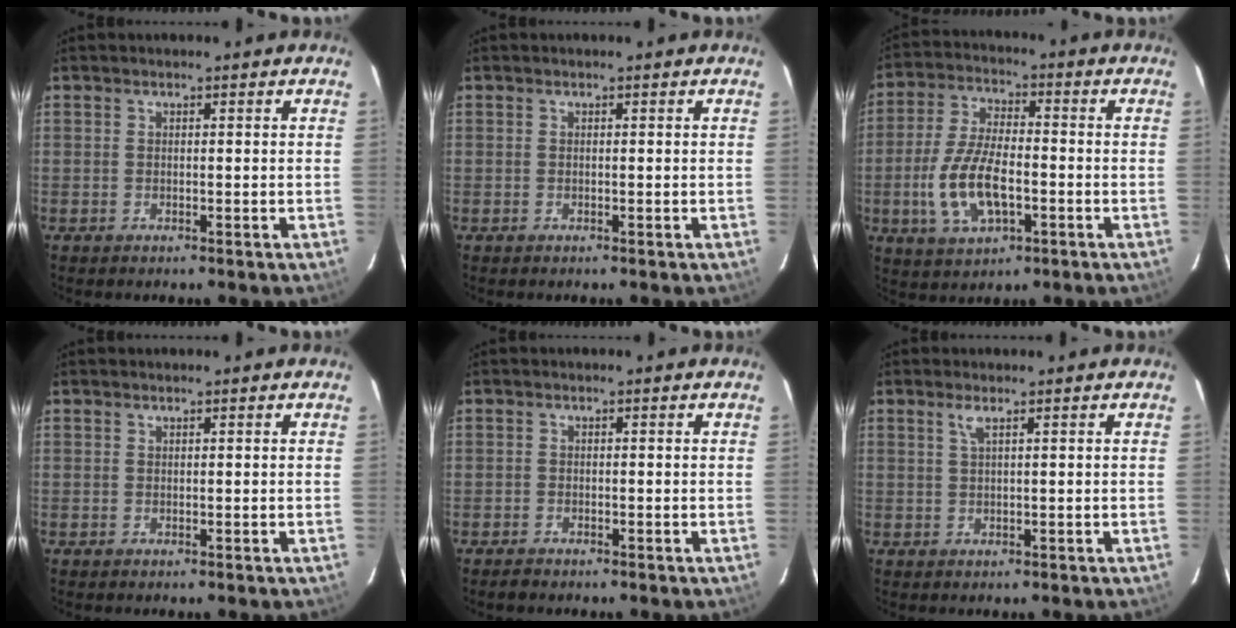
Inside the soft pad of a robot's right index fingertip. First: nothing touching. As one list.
[{"total": 0.0}, {"total": 12.7, "force": [-3.4, 6.0, 10.7], "torque": [-0.227, -0.001, -0.058]}, {"total": 0.0}, {"total": 1.4, "force": [-1.2, 0.6, 0.2], "torque": [-0.009, 0.000, -0.023]}, {"total": 1.5, "force": [0.8, -0.1, 1.2], "torque": [-0.025, 0.002, 0.017]}]